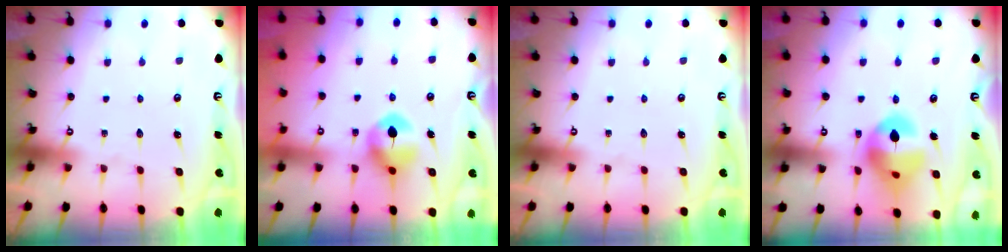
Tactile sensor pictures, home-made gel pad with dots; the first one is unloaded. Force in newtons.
{"total": 8.3, "press": 8.3, "slide": 0.2}
{"total": 0.0}
{"total": 15.4, "press": 15.2, "slide": 2.1}